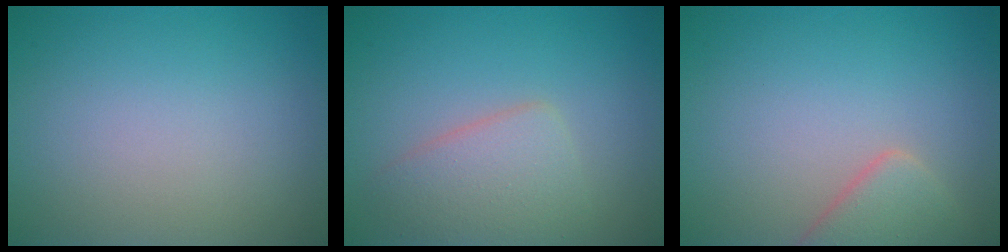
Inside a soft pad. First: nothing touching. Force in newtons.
{"total": 3.6, "press": 3.6, "slide": 0.1}
{"total": 2.8, "press": 2.8, "slide": 0.4}